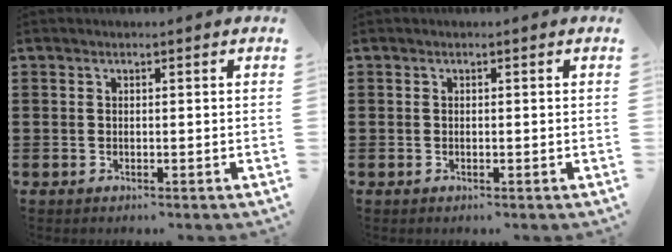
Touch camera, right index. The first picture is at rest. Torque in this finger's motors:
{"motor_torque": [0.68, 0.92, 0.03, 0.01]}